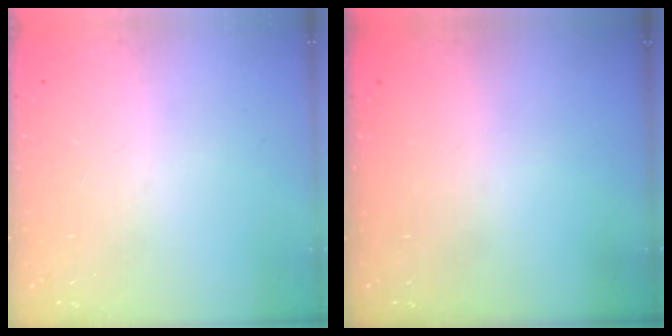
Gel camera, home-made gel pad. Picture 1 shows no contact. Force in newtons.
{"total": 0.0}